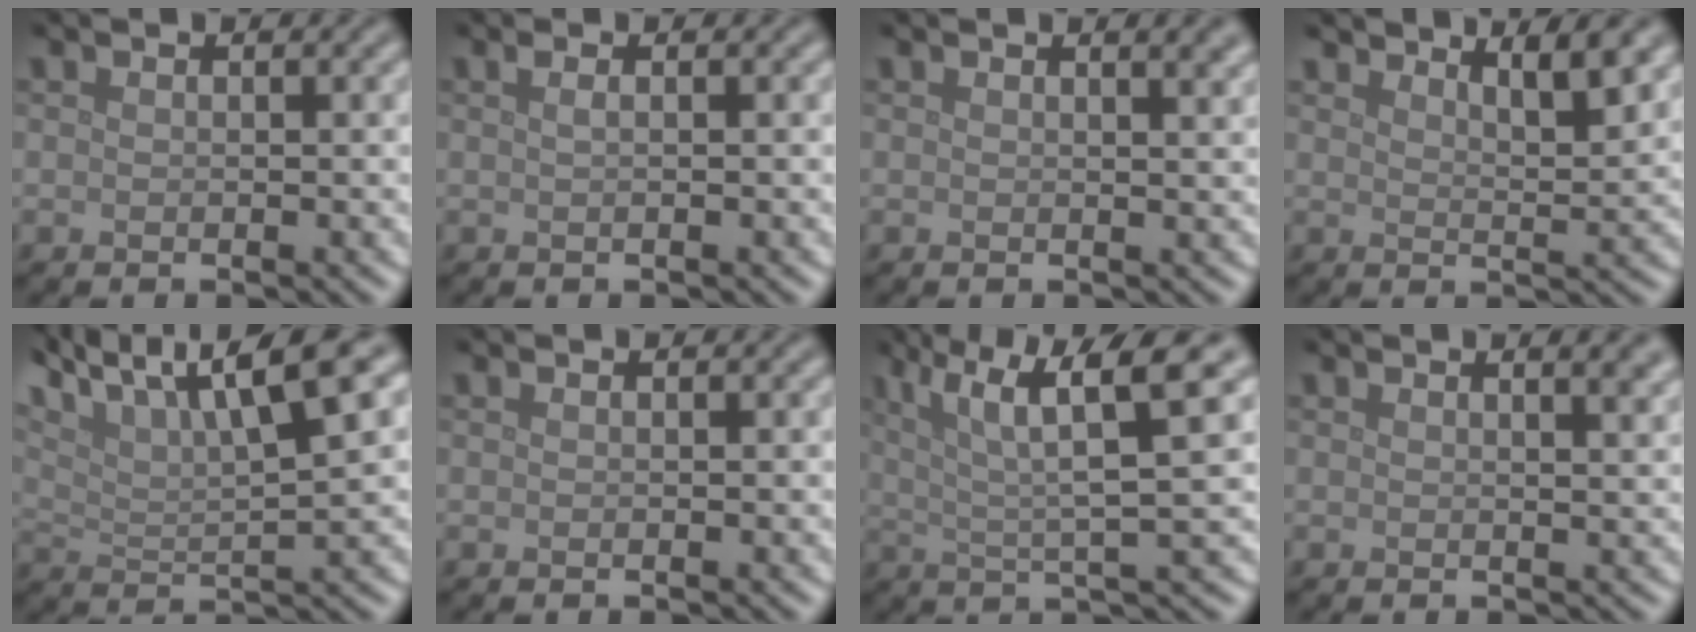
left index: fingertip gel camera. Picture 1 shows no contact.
{"total": 1.0, "force": [0.4, 0.4, 0.8], "torque": [-0.012, -0.001, 0.001]}
{"total": 2.4, "force": [1.4, 0.9, 1.7], "torque": [-0.004, 0.005, 0.012]}
{"total": 4.6, "force": [3.8, 1.1, 2.2], "torque": [-0.027, 0.003, 0.050]}
{"total": 10.5, "force": [6.8, 2.8, 7.5], "torque": [-0.131, 0.021, 0.112]}
{"total": 0.0}
{"total": 8.0, "force": [3.5, 1.4, 7.0], "torque": [-0.119, 0.015, 0.063]}
{"total": 3.4, "force": [1.9, 1.4, 2.5], "torque": [-0.008, 0.012, 0.011]}